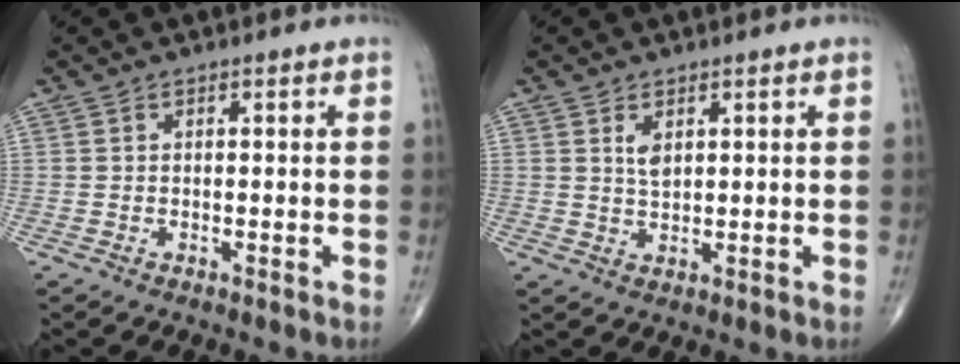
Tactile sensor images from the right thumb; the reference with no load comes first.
{"total": 2.7, "force": [1.2, 1.4, 2.0], "torque": [-0.031, -0.009, 0.024]}